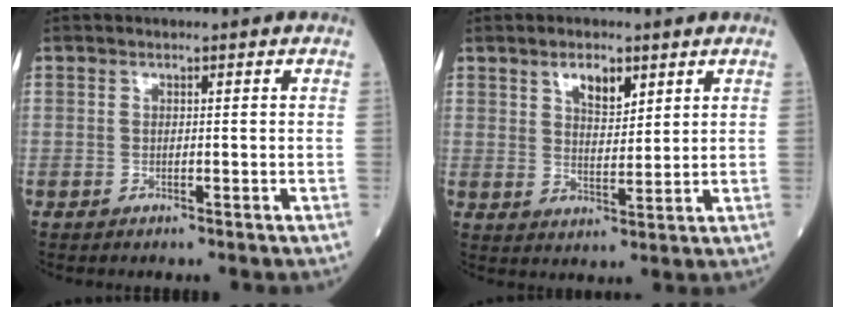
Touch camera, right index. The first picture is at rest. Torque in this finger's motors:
{"motor_torque": [0.42, 0.41, 0.05, 0.02]}